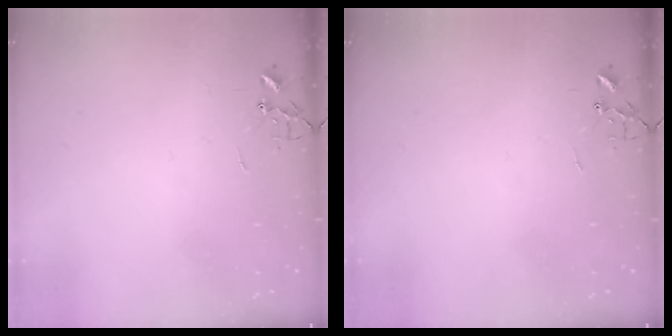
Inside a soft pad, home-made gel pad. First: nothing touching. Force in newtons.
{"total": 0.0}